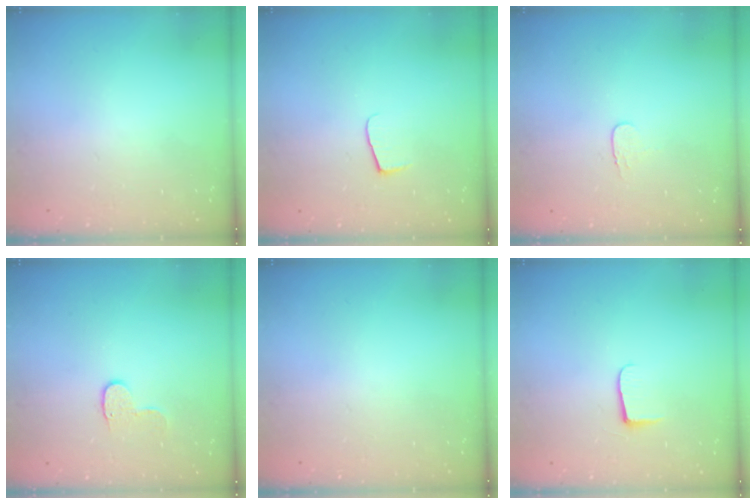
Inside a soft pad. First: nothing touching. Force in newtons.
{"total": 5.3, "press": 5.2, "slide": 0.4}
{"total": 3.4, "press": 3.4, "slide": 0.4}
{"total": 6.0, "press": 6.0, "slide": 0.6}
{"total": 0.0}
{"total": 6.1, "press": 6.1, "slide": 0.6}